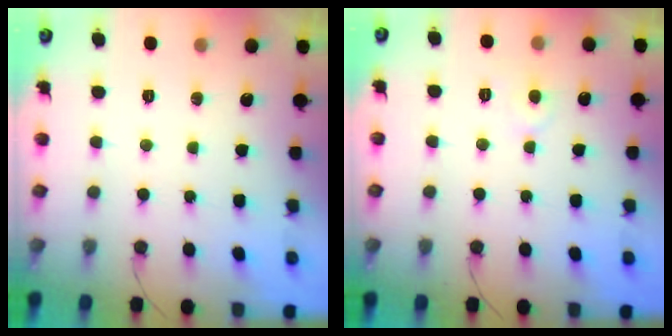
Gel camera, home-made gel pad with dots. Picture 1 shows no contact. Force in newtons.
{"total": 3.6, "press": 3.6, "slide": 0.5}